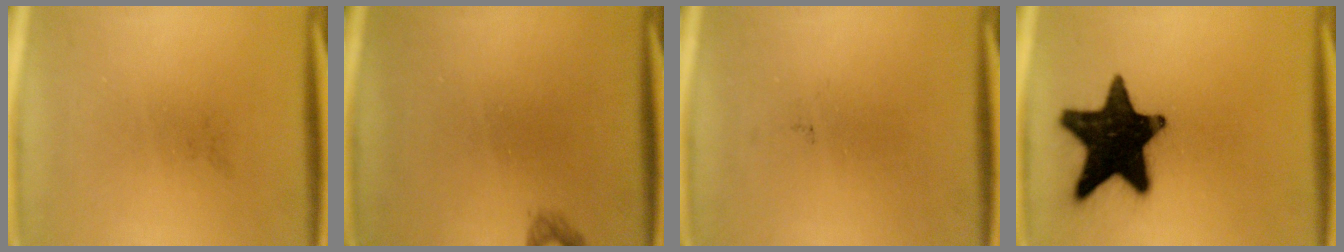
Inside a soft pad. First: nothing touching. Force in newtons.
{"total": 0.8}
{"total": 0.0}
{"total": 19.5}